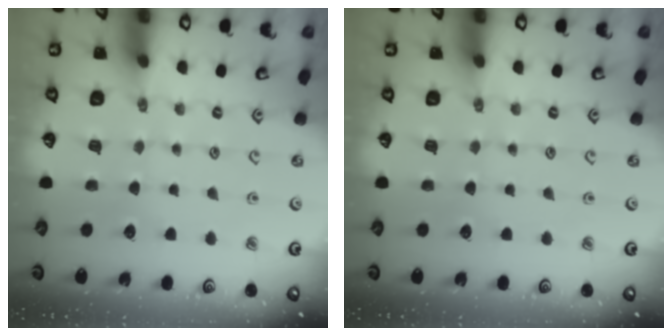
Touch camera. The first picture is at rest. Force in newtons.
{"total": 0.0}